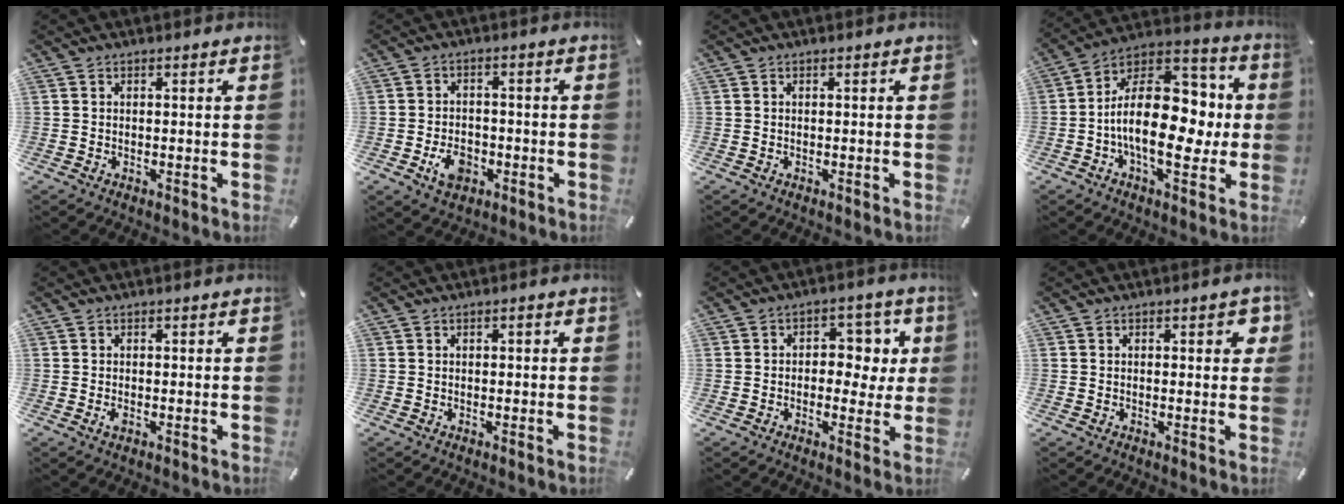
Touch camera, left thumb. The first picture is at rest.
{"total": 6.5, "force": [-2.5, 4.7, 3.7], "torque": [-0.071, 0.007, -0.046]}
{"total": 0.0}
{"total": 22.3, "force": [-1.8, 13.3, 17.8], "torque": [-0.287, 0.007, -0.021]}
{"total": 1.6, "force": [-0.6, 0.8, 1.3], "torque": [-0.031, -0.003, -0.013]}
{"total": 0.9, "force": [-0.2, 0.4, 0.8], "torque": [-0.015, 0.003, -0.005]}
{"total": 7.4, "force": [0.6, 5.6, 4.8], "torque": [-0.052, 0.001, 0.002]}
{"total": 3.3, "force": [0.4, 1.4, 2.9], "torque": [-0.041, 0.002, 0.001]}